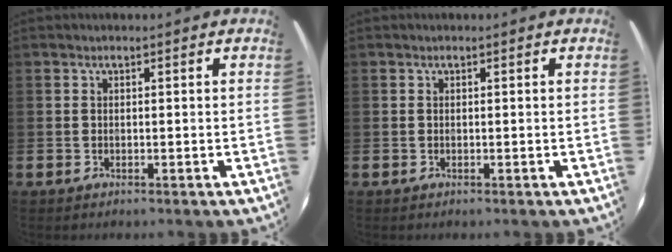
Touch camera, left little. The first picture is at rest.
{"total": 0.0}